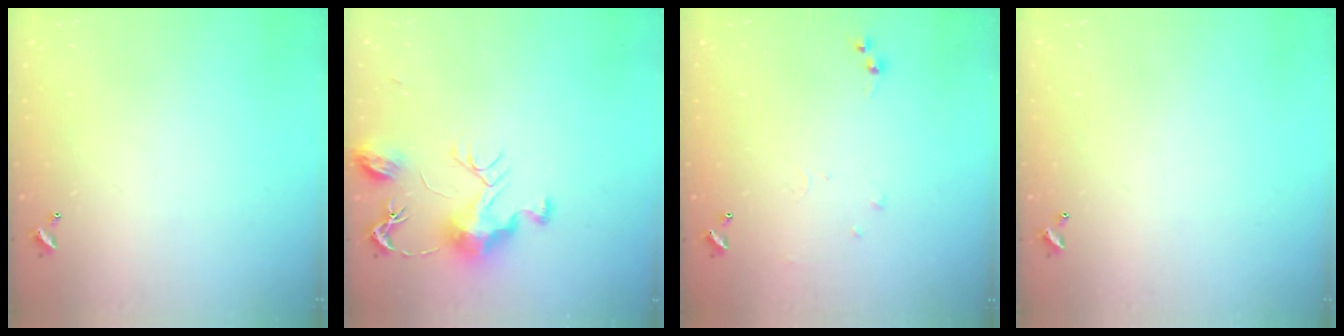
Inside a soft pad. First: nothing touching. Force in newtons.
{"total": 9.4, "press": 9.4, "slide": 0.3}
{"total": 5.1, "press": 5.1, "slide": 0.6}
{"total": 0.0}